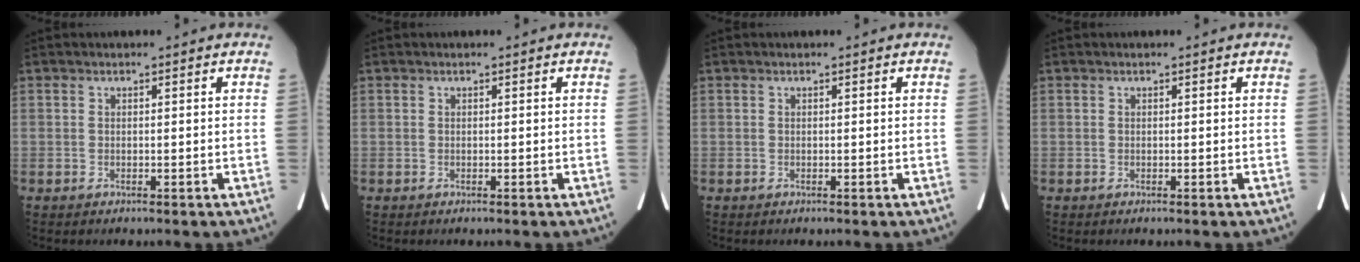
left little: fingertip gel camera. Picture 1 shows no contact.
{"total": 0.0}
{"total": 0.0}
{"total": 0.0}